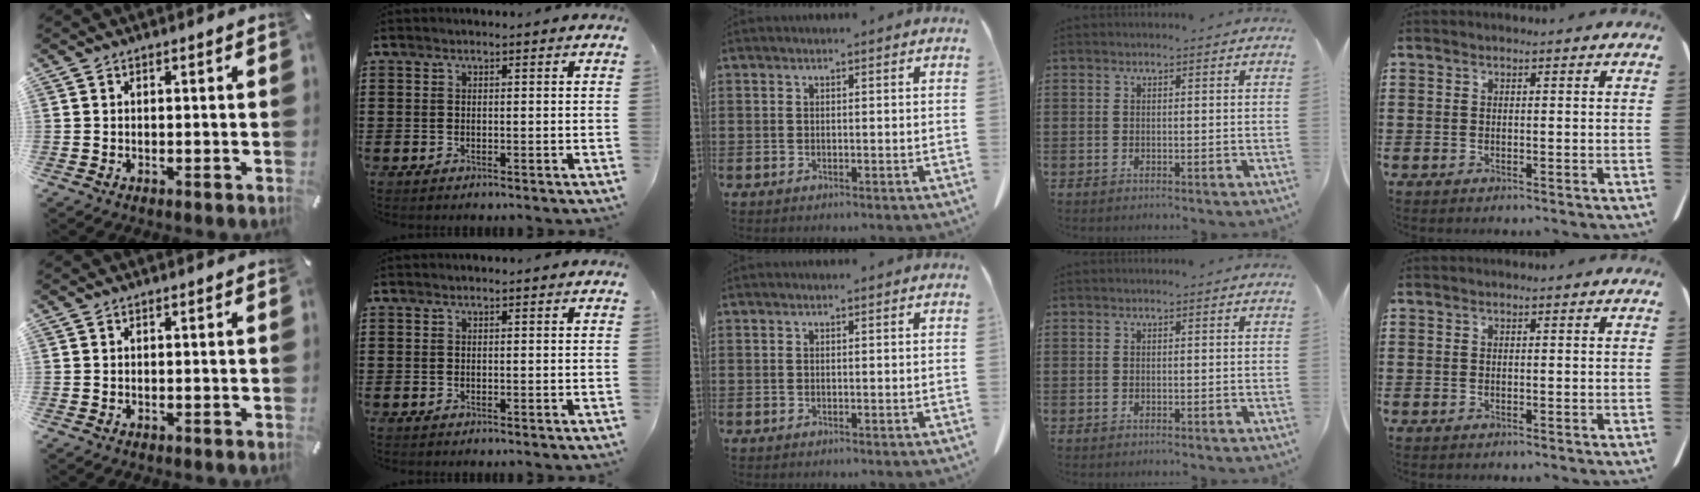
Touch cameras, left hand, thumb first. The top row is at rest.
{}